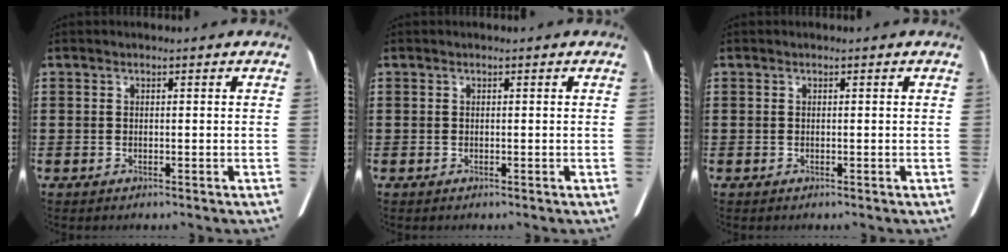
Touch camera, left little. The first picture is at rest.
{"total": 0.0}
{"total": 0.0}